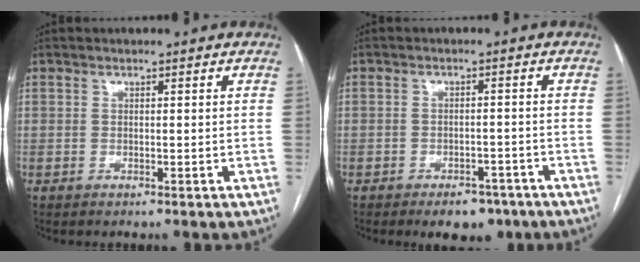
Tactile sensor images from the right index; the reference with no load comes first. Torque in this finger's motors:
{"motor_torque": [-0.47, -0.31, -0.25, -0.07]}